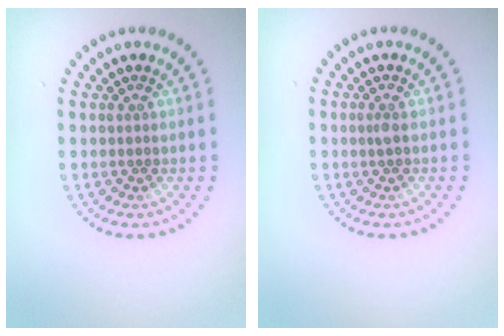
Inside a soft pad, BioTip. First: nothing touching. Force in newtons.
{"total": 0.7, "press": 0.6, "slide": 0.4}